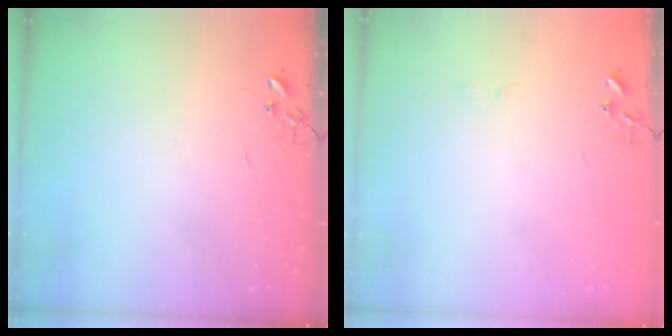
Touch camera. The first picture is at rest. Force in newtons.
{"total": 3.9, "press": 3.9, "slide": 0.5}